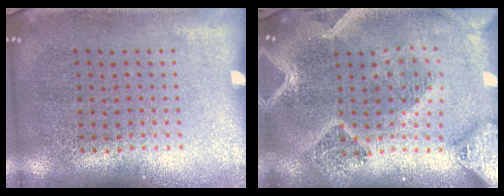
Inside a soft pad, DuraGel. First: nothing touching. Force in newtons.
{"total": 3.4, "press": 2.8, "slide": 1.9}